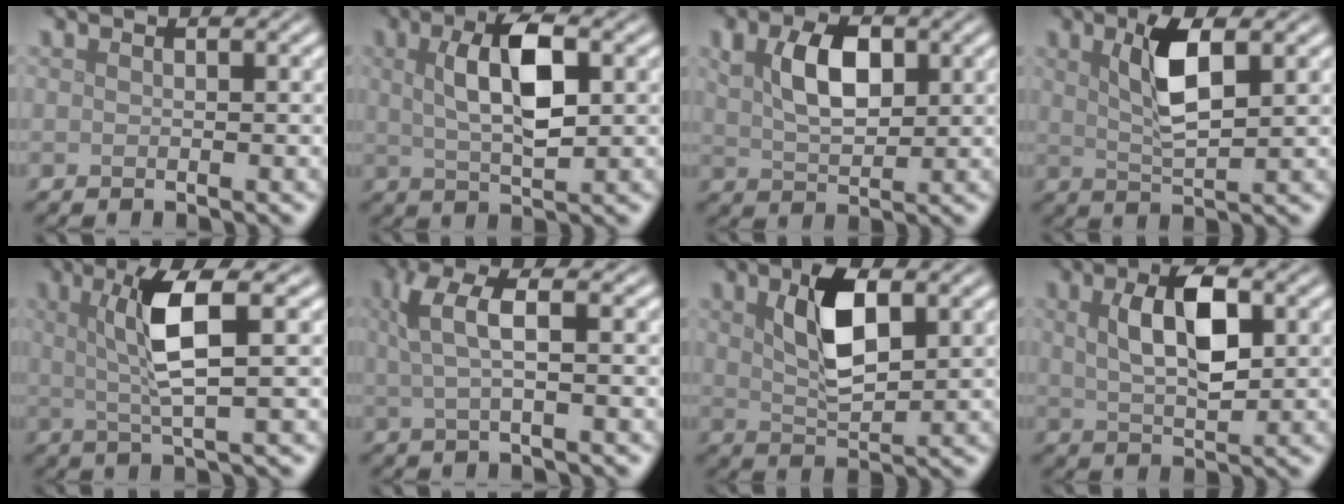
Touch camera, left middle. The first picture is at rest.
{"total": 6.0, "force": [1.4, 2.2, 5.4], "torque": [-0.101, 0.007, 0.024]}
{"total": 4.8, "force": [1.4, 2.6, 3.7], "torque": [-0.075, 0.006, 0.026]}
{"total": 4.6, "force": [1.6, 1.4, 4.1], "torque": [-0.082, 0.004, 0.027]}
{"total": 5.0, "force": [1.2, 0.7, 4.8], "torque": [-0.094, 0.006, 0.025]}
{"total": 3.9, "force": [1.0, 1.1, 3.6], "torque": [-0.069, 0.007, 0.018]}
{"total": 5.7, "force": [1.8, 2.6, 4.7], "torque": [-0.099, 0.005, 0.033]}
{"total": 5.5, "force": [1.4, 2.4, 4.8], "torque": [-0.092, 0.005, 0.025]}